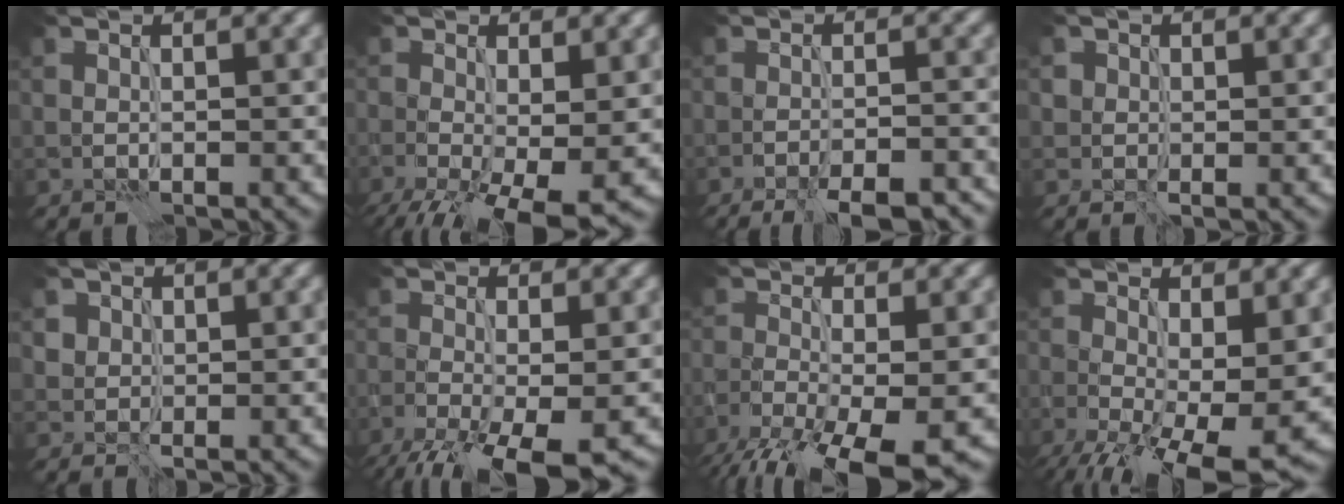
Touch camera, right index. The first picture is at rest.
{"total": 9.3, "force": [-3.7, 4.0, 7.5], "torque": [-0.139, -0.032, -0.053]}
{"total": 7.5, "force": [-6.0, 1.8, 4.1], "torque": [-0.044, 0.000, -0.074]}
{"total": 1.1, "force": [0.3, 1.0, 0.2], "torque": [0.001, -0.001, 0.003]}
{"total": 1.6, "force": [0.7, 1.4, 0.4], "torque": [-0.007, -0.003, 0.015]}
{"total": 8.4, "force": [-5.0, 2.8, 6.1], "torque": [-0.116, -0.035, -0.086]}
{"total": 9.5, "force": [-6.3, 3.0, 6.4], "torque": [-0.128, -0.039, -0.110]}
{"total": 11.1, "force": [-3.1, 5.2, 9.3], "torque": [-0.164, -0.033, -0.040]}